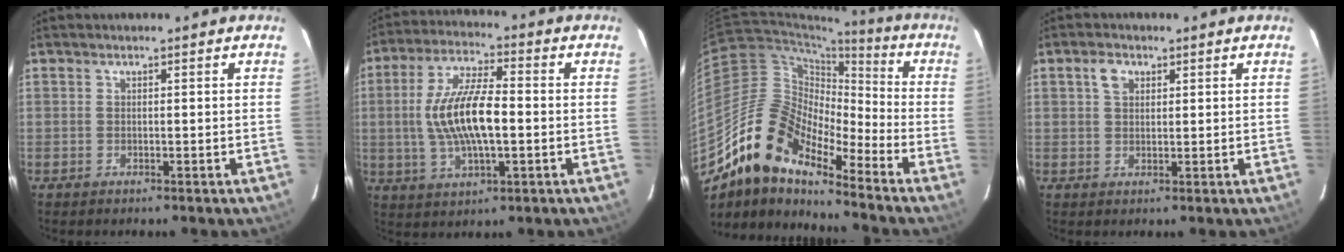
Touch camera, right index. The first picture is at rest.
{"total": 13.5, "force": [-0.9, 4.6, 12.6], "torque": [-0.251, 0.006, -0.013]}
{"total": 15.7, "force": [-12.5, 5.2, 8.0], "torque": [-0.129, 0.003, -0.254]}
{"total": 3.0, "force": [1.3, 2.1, 1.7], "torque": [-0.030, 0.010, 0.023]}